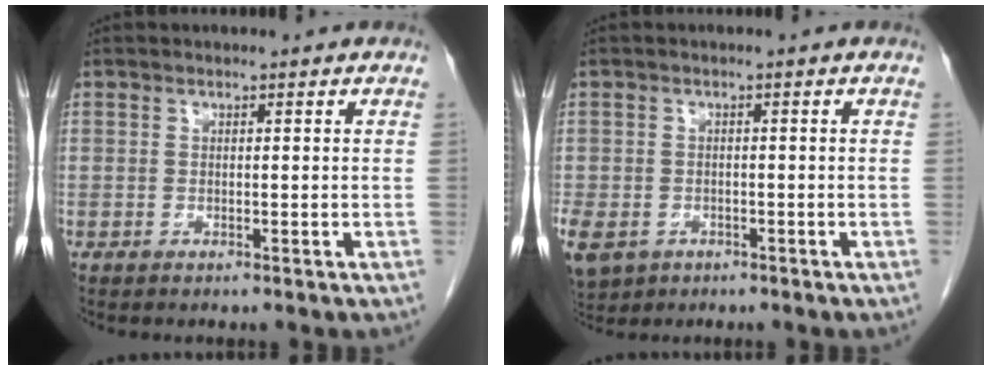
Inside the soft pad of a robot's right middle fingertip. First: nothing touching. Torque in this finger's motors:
{"motor_torque": [1.17, -0.97, 1.05, 0.21]}